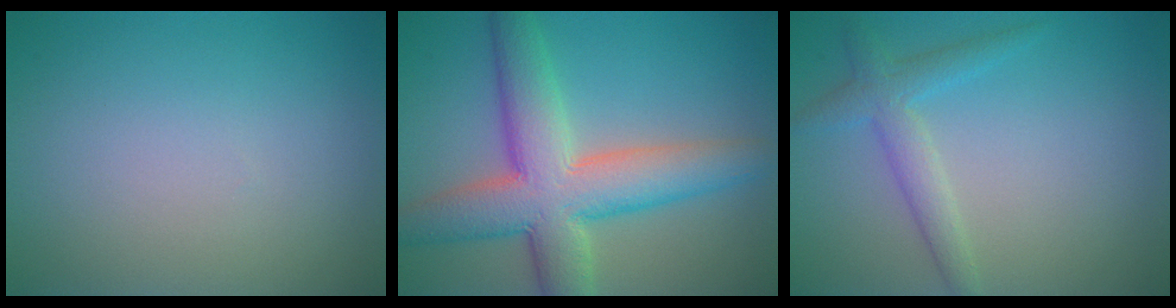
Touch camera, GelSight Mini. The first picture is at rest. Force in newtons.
{"total": 9.1, "press": 9.0, "slide": 0.6}
{"total": 2.8, "press": 2.8, "slide": 0.2}